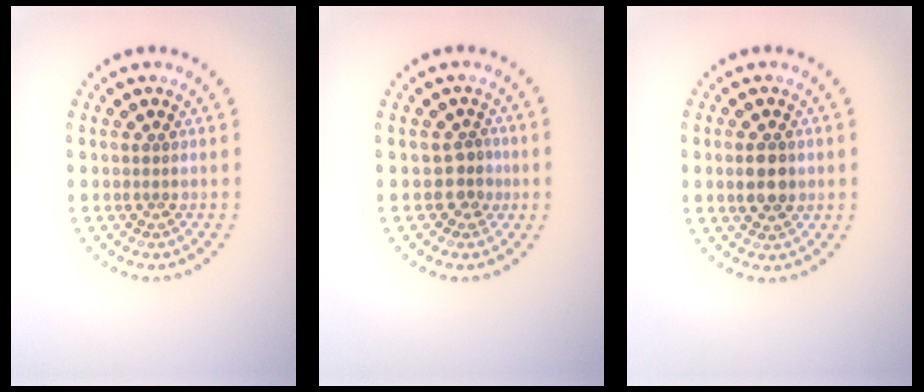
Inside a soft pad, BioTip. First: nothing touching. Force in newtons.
{"total": 2.0, "press": 1.6, "slide": 1.1}
{"total": 2.7, "press": 2.7, "slide": 0.1}